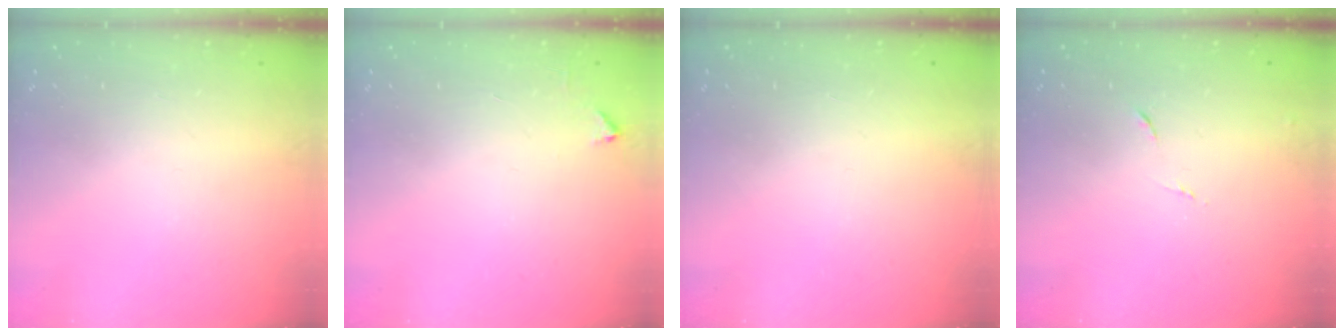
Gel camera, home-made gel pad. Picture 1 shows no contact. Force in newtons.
{"total": 2.1, "press": 2.1, "slide": 0.3}
{"total": 1.6, "press": 1.6, "slide": 0.1}
{"total": 5.9, "press": 5.9, "slide": 0.6}